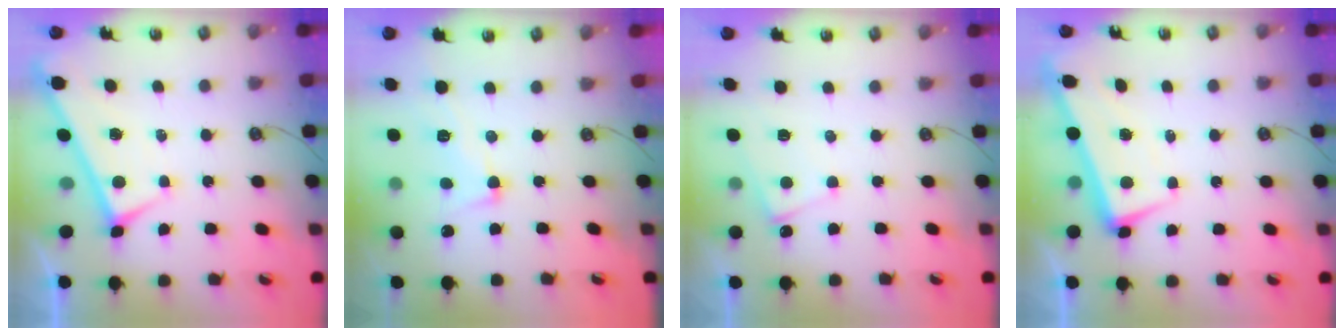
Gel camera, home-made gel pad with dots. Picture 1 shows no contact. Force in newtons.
{"total": 4.0, "press": 3.9, "slide": 0.6}
{"total": 3.5, "press": 3.5, "slide": 0.2}
{"total": 2.1, "press": 1.3, "slide": 1.7}